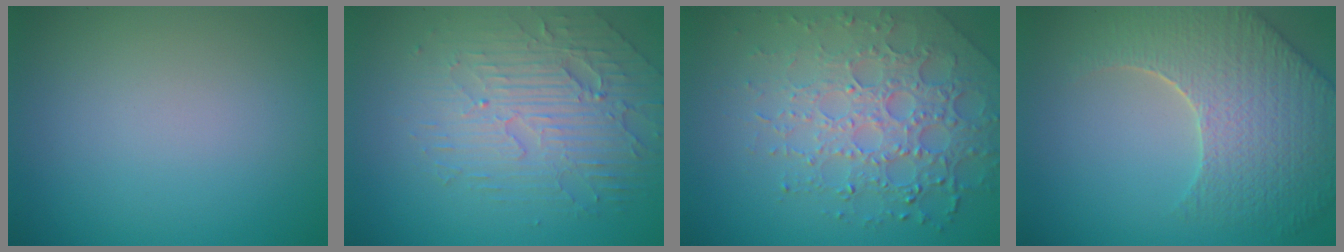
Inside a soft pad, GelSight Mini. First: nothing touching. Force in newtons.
{"total": 4.7, "press": 4.0, "slide": 2.5}
{"total": 6.9, "press": 5.0, "slide": 4.7}
{"total": 7.6, "press": 5.8, "slide": 4.9}